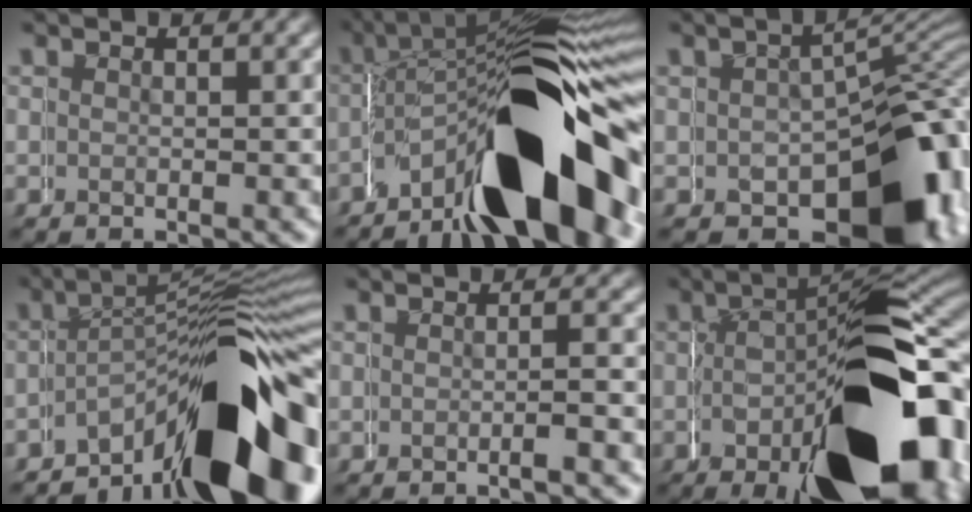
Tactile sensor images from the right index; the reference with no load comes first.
{"total": 18.3, "force": [-5.0, 7.5, 15.9], "torque": [-0.212, 0.011, -0.076]}
{"total": 13.7, "force": [-4.7, 8.0, 10.1], "torque": [-0.146, -0.029, -0.052]}
{"total": 13.8, "force": [-6.5, 5.5, 10.9], "torque": [-0.138, 0.007, -0.095]}
{"total": 1.3, "force": [-0.3, -1.2, 0.1], "torque": [0.008, 0.006, -0.008]}
{"total": 22.4, "force": [-5.0, 11.1, 18.8], "torque": [-0.270, -0.010, -0.066]}